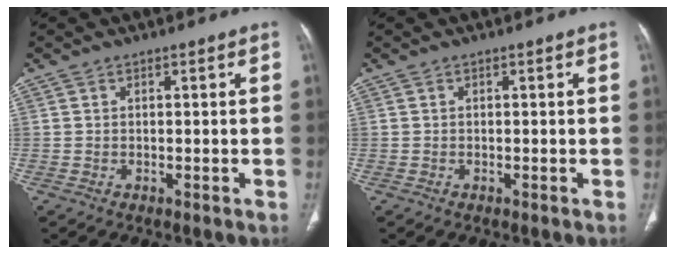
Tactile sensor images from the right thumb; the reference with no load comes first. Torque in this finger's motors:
{"motor_torque": [0.25, 0.03, -0.35, 0.26, 0.11]}